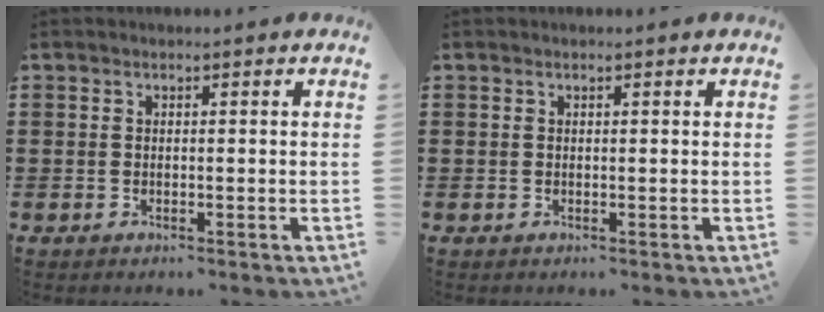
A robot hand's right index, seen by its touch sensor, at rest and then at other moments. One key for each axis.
{"total": 0.0}